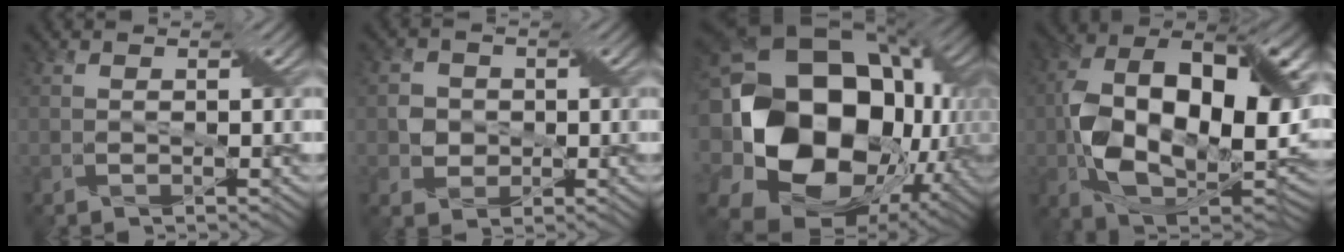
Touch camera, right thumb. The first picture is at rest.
{"total": 3.1, "force": [0.1, 3.1, 0.6], "torque": [-0.020, 0.002, -0.009]}
{"total": 23.0, "force": [-1.3, 16.9, 15.6], "torque": [-0.335, -0.042, -0.005]}
{"total": 17.9, "force": [0.7, 11.2, 14.0], "torque": [-0.262, -0.021, 0.025]}